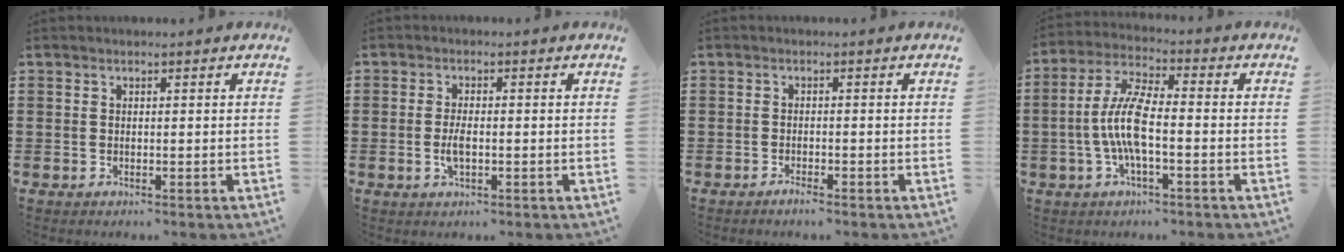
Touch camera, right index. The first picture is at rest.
{"total": 2.9, "force": [-0.6, 1.1, 2.7], "torque": [-0.055, -0.001, -0.013]}
{"total": 1.1, "force": [-1.0, 0.1, 0.5], "torque": [-0.012, -0.004, -0.018]}
{"total": 8.5, "force": [-1.6, 2.4, 8.0], "torque": [-0.179, -0.013, -0.035]}